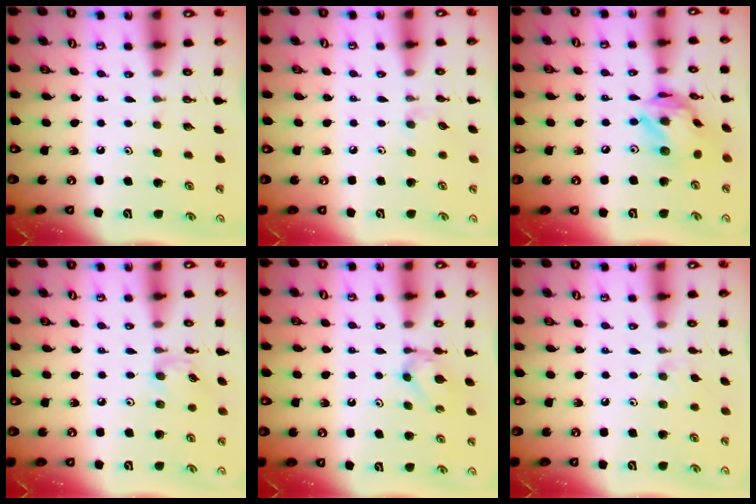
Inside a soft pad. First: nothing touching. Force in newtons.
{"total": 2.6, "press": 2.5, "slide": 0.4}
{"total": 15.7, "press": 15.6, "slide": 1.6}
{"total": 4.7, "press": 4.7, "slide": 0.3}
{"total": 4.0, "press": 4.0, "slide": 0.6}
{"total": 4.3, "press": 4.3, "slide": 0.7}